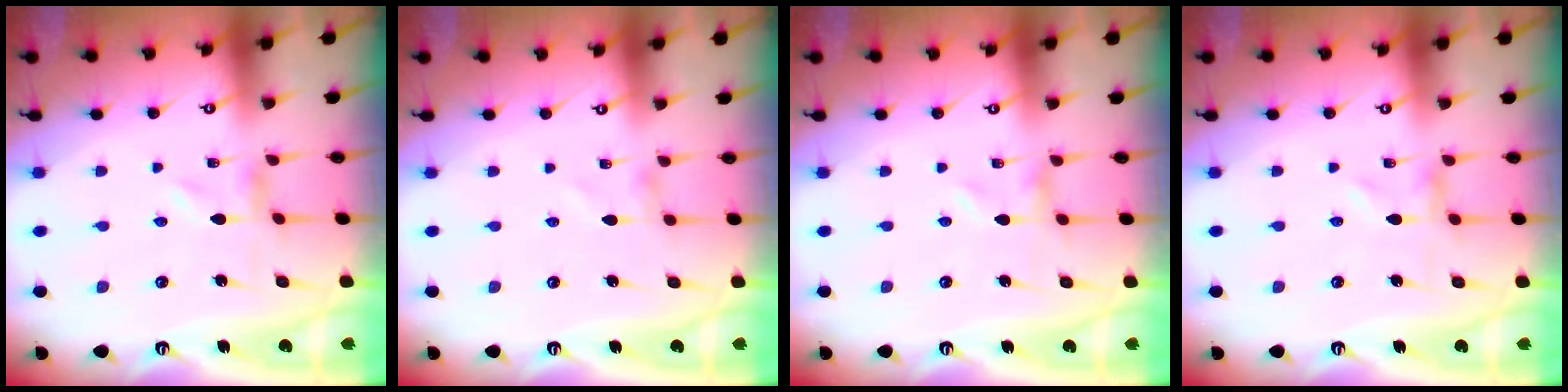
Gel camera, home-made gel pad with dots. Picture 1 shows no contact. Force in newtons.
{"total": 1.1, "press": 1.1, "slide": 0.1}
{"total": 0.0}
{"total": 0.0}